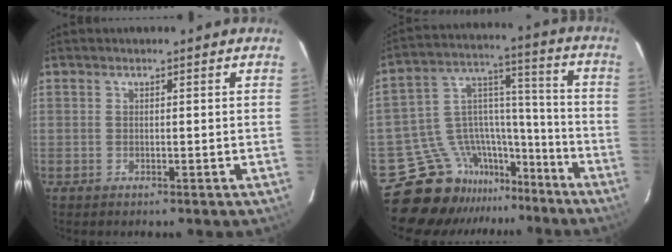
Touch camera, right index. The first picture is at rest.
{"total": 13.9, "force": [-11.0, 8.2, 2.1], "torque": [-0.025, 0.091, -0.174]}